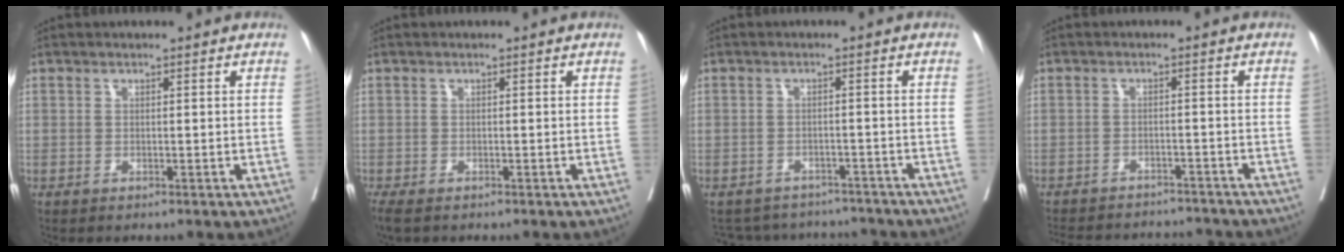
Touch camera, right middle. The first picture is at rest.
{"total": 3.5, "force": [-2.7, 1.2, 1.9], "torque": [-0.040, -0.015, -0.044]}
{"total": 9.6, "force": [-9.0, 3.2, 0.9], "torque": [-0.020, 0.016, -0.110]}
{"total": 14.1, "force": [-13.2, 3.6, 3.7], "torque": [-0.085, 0.006, -0.170]}